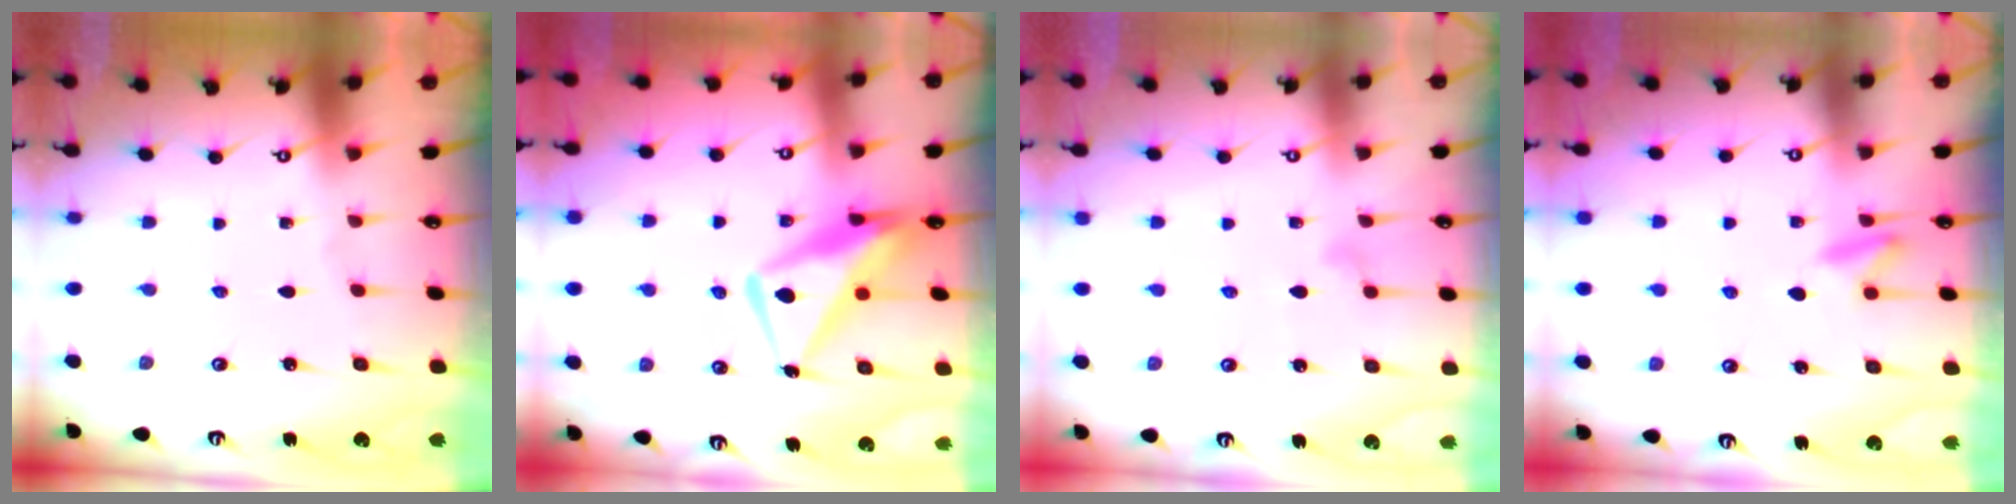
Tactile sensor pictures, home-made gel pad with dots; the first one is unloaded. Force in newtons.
{"total": 12.9, "press": 12.8, "slide": 1.4}
{"total": 6.5, "press": 6.4, "slide": 0.4}
{"total": 8.3, "press": 8.2, "slide": 1.2}